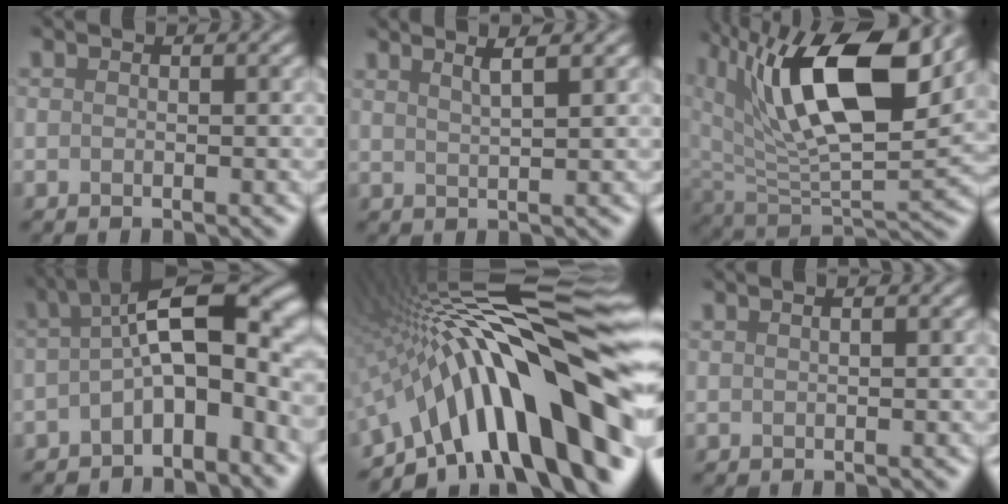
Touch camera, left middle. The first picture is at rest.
{"total": 2.7, "force": [2.3, 0.6, 1.4], "torque": [-0.003, 0.018, 0.006]}
{"total": 12.8, "force": [6.5, 5.9, 9.3], "torque": [-0.175, 0.000, 0.118]}
{"total": 9.9, "force": [-1.1, 3.8, 9.0], "torque": [-0.136, 0.019, -0.030]}
{"total": 16.6, "force": [-3.0, 4.6, 15.6], "torque": [-0.221, 0.046, -0.068]}
{"total": 1.7, "force": [1.2, 0.7, 0.9], "torque": [0.004, 0.002, -0.002]}